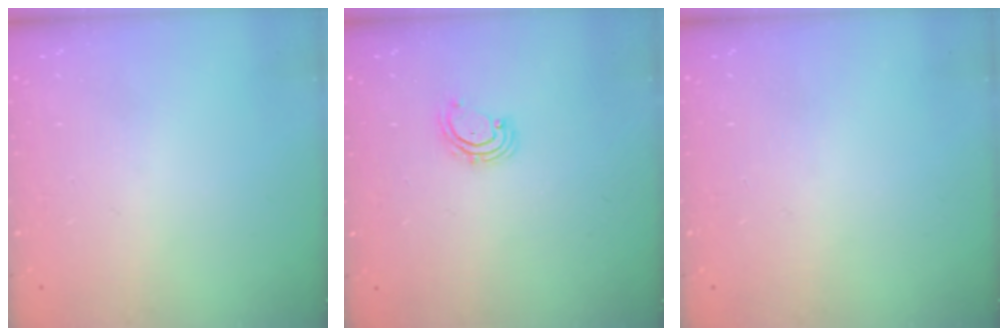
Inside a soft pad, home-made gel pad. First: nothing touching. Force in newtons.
{"total": 2.8, "press": 2.8, "slide": 0.2}
{"total": 0.0}